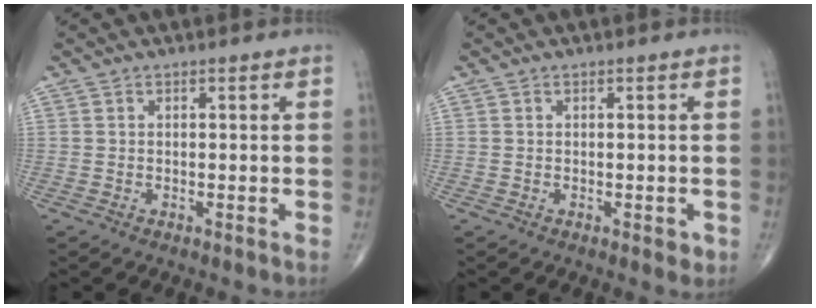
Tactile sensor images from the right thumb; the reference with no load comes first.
{"total": 1.5, "force": [-0.5, 0.7, 1.2], "torque": [-0.011, -0.002, -0.005]}